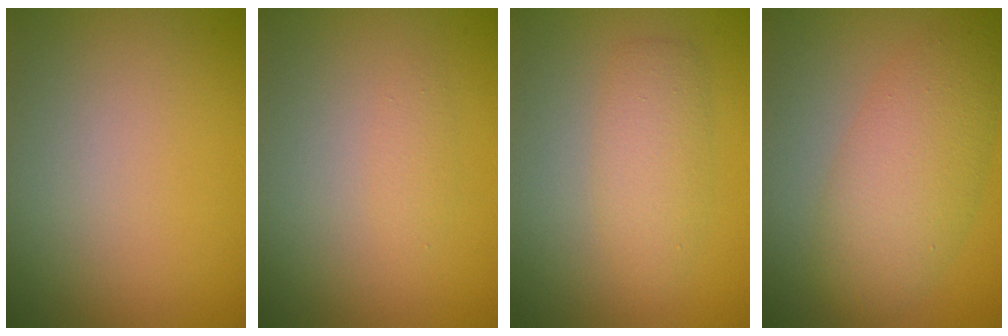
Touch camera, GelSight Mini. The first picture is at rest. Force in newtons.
{"total": 0.8, "press": 0.8, "slide": 0.0}
{"total": 2.9, "press": 2.9, "slide": 0.1}
{"total": 6.1, "press": 6.1, "slide": 0.0}